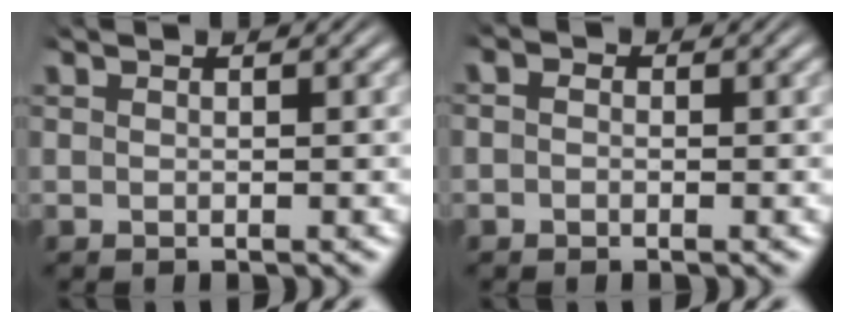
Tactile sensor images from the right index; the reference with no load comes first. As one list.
[{"total": 1.1, "force": [-0.2, 0.9, 0.5], "torque": [-0.010, -0.003, -0.008]}]